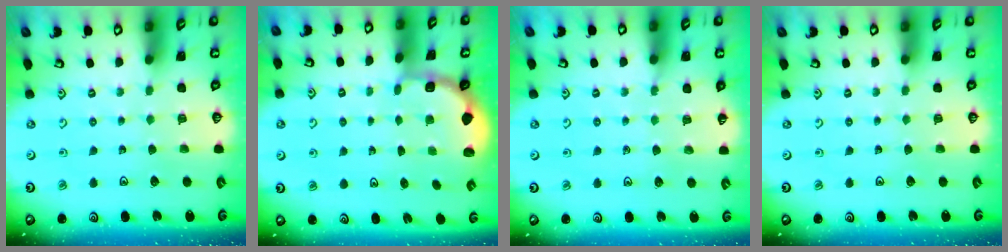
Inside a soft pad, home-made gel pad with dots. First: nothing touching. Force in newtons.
{"total": 1.8, "press": 1.7, "slide": 0.7}
{"total": 3.9, "press": 3.8, "slide": 0.4}
{"total": 0.0}